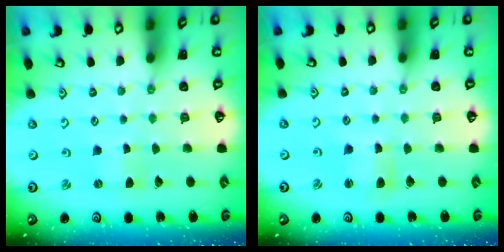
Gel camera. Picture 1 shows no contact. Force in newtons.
{"total": 3.8, "press": 3.8, "slide": 0.5}